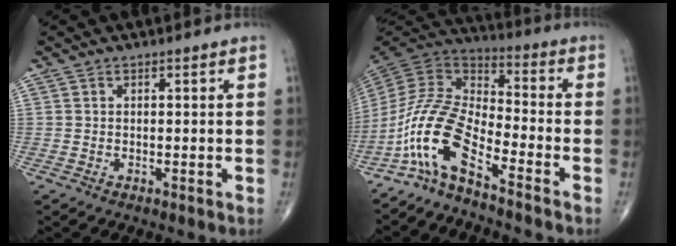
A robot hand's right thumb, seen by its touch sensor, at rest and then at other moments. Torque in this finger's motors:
{"motor_torque": [0.12, 0.73, 1.60, -1.17, 0.58]}